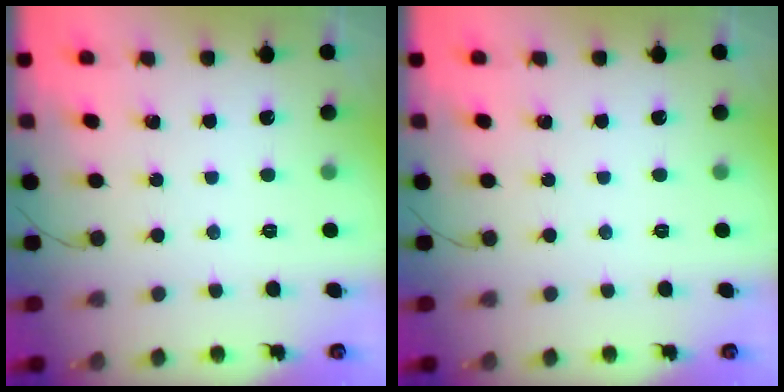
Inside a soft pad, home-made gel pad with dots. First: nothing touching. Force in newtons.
{"total": 0.0}